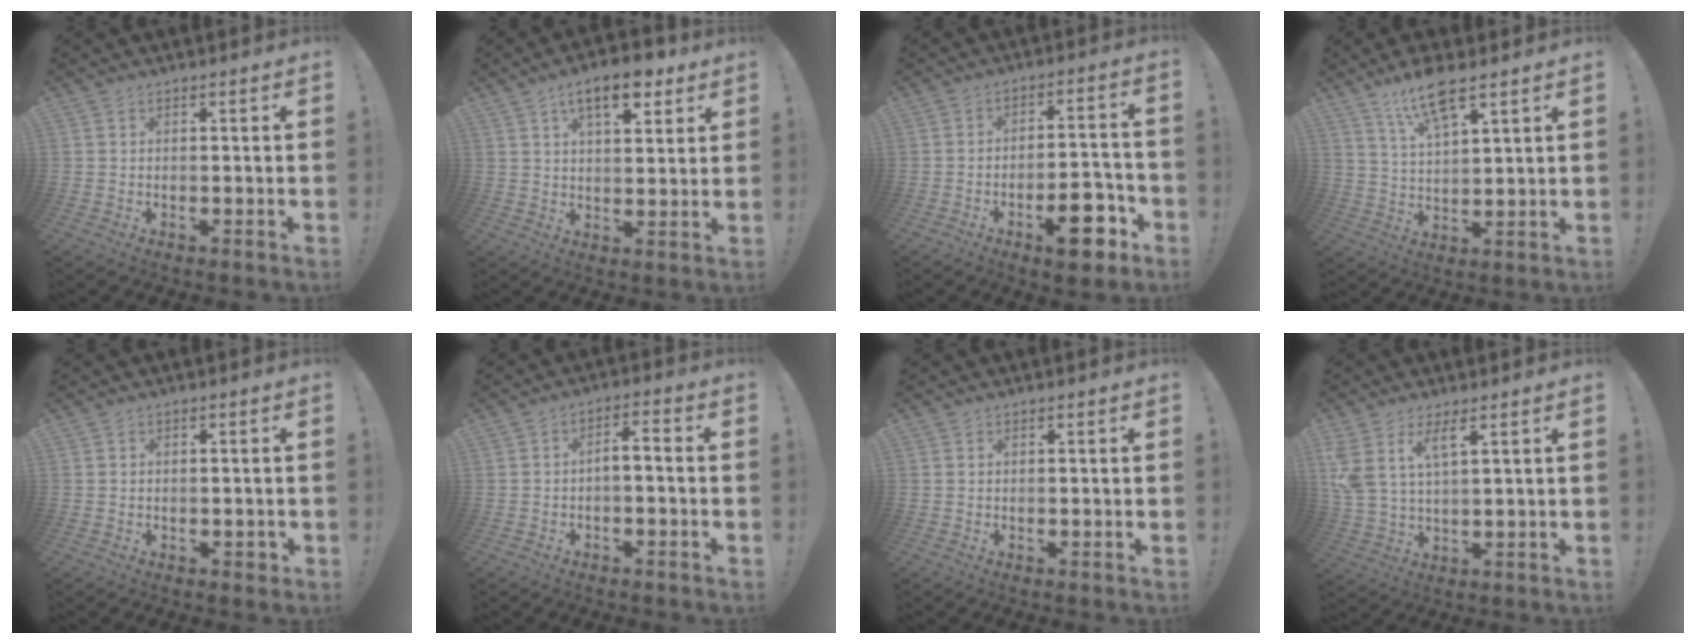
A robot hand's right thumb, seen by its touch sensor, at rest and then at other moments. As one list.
[{"total": 11.3, "force": [6.4, 4.7, 8.0], "torque": [-0.107, -0.024, 0.107]}, {"total": 13.3, "force": [-6.9, 6.0, 9.6], "torque": [-0.102, 0.052, -0.103]}, {"total": 10.8, "force": [7.5, 2.9, 7.3], "torque": [-0.131, -0.029, 0.129]}, {"total": 1.7, "force": [-0.4, 1.3, 1.1], "torque": [-0.008, 0.002, -0.006]}, {"total": 3.8, "force": [-2.4, 0.9, 2.8], "torque": [-0.045, 0.007, -0.045]}, {"total": 0.0}, {"total": 7.9, "force": [4.5, 2.8, 5.8], "torque": [-0.121, -0.017, 0.085]}]